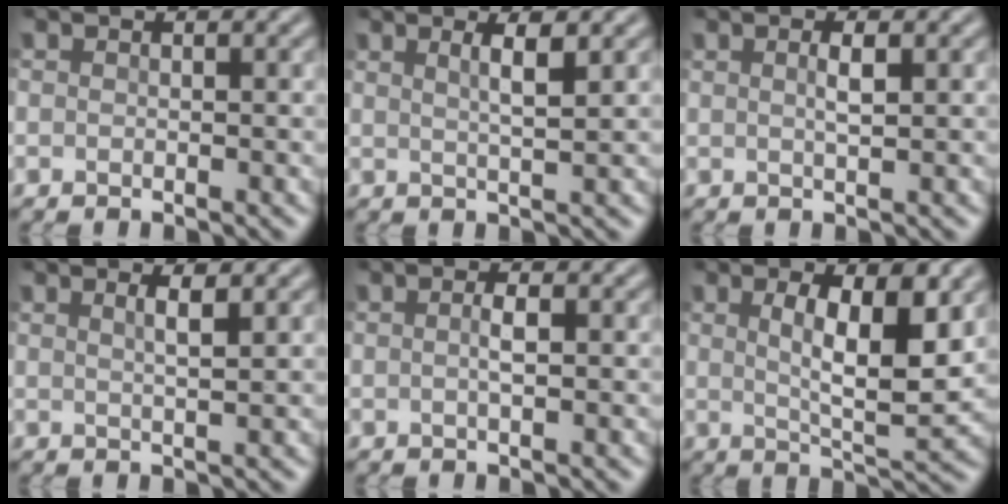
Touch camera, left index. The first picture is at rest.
{"total": 2.6, "force": [1.1, 0.7, 2.3], "torque": [-0.028, 0.000, 0.014]}
{"total": 1.4, "force": [0.4, 0.3, 1.3], "torque": [-0.027, 0.001, 0.006]}
{"total": 2.0, "force": [1.0, 0.6, 1.7], "torque": [-0.019, 0.006, 0.008]}
{"total": 1.4, "force": [0.1, 0.3, 1.3], "torque": [-0.027, -0.001, 0.001]}
{"total": 6.6, "force": [1.6, 2.0, 6.1], "torque": [-0.101, -0.009, 0.028]}